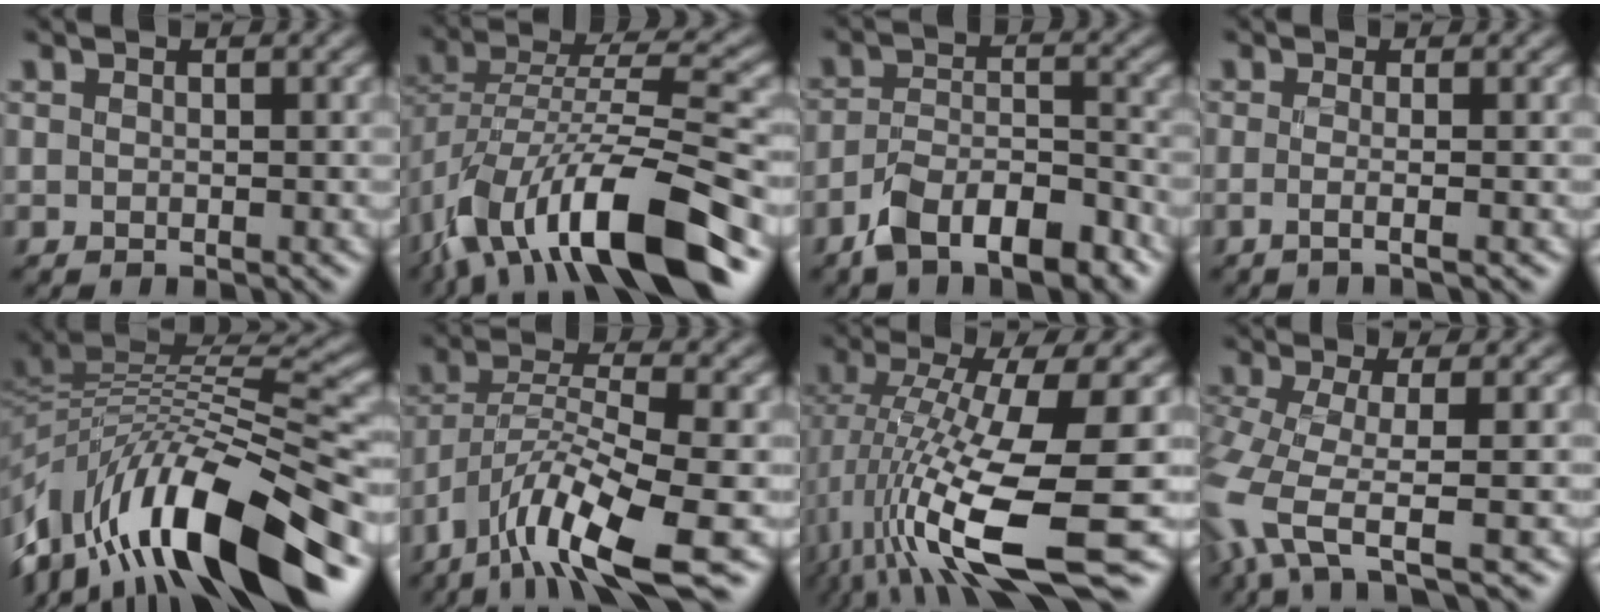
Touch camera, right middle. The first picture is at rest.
{"total": 13.4, "force": [-7.3, 5.2, 9.9], "torque": [-0.189, 0.010, -0.125]}
{"total": 7.8, "force": [-5.6, 2.8, 4.6], "torque": [-0.077, 0.002, -0.102]}
{"total": 1.7, "force": [-0.4, 0.5, 1.6], "torque": [-0.018, -0.005, -0.016]}
{"total": 13.5, "force": [-6.1, 5.3, 10.9], "torque": [-0.203, 0.028, -0.106]}
{"total": 9.2, "force": [-5.5, 2.1, 7.1], "torque": [-0.125, 0.003, -0.101]}
{"total": 12.9, "force": [-2.2, 3.3, 12.2], "torque": [-0.237, -0.011, -0.026]}
{"total": 6.9, "force": [-3.8, 1.9, 5.4], "torque": [-0.120, -0.003, -0.073]}